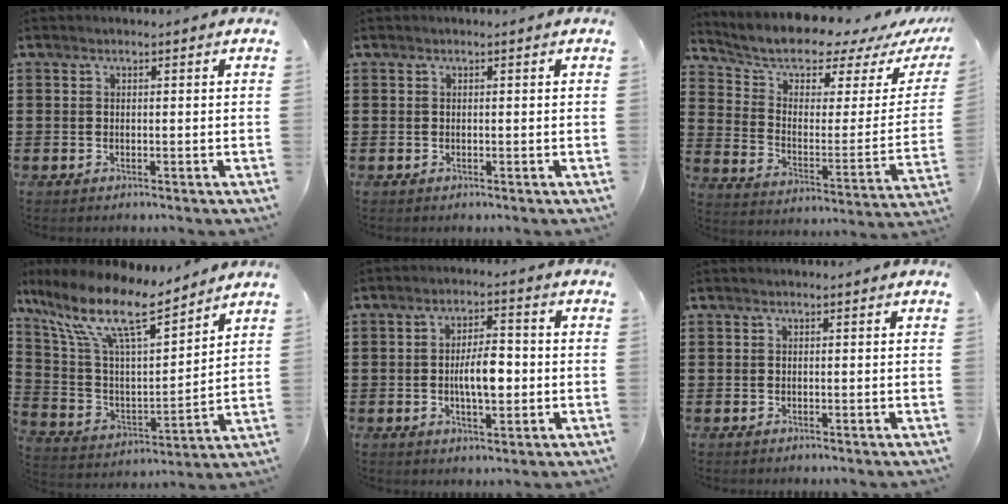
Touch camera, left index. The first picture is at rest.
{"total": 0.0}
{"total": 7.8, "force": [6.9, 2.3, 2.8], "torque": [-0.085, -0.054, 0.116]}
{"total": 13.1, "force": [9.4, 3.1, 8.5], "torque": [-0.204, -0.054, 0.160]}
{"total": 6.2, "force": [-0.7, 2.5, 5.6], "torque": [-0.100, 0.003, -0.018]}
{"total": 0.0}